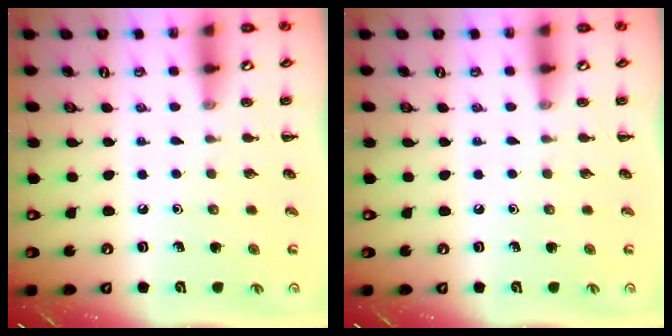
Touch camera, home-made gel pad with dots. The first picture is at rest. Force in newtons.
{"total": 0.0}